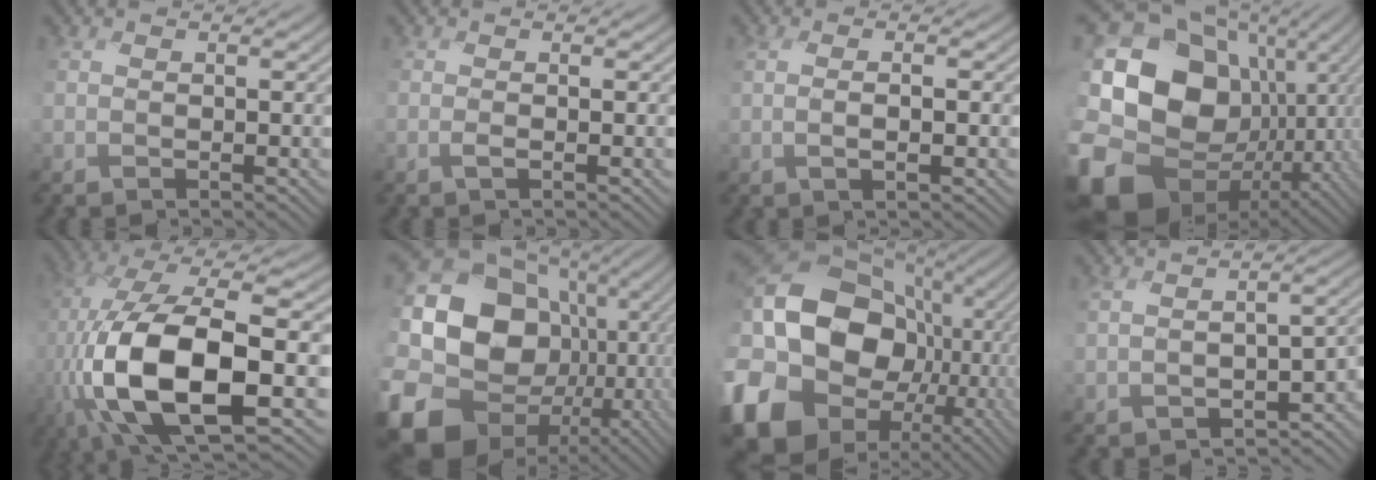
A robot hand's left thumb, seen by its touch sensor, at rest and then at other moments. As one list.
[{"total": 0.5, "force": [-0.3, 0.0, 0.4], "torque": [-0.011, 0.001, -0.008]}, {"total": 2.3, "force": [-0.2, 0.6, 2.2], "torque": [-0.049, -0.002, -0.004]}, {"total": 20.5, "force": [-4.0, 15.8, 12.4], "torque": [-0.306, -0.019, -0.045]}, {"total": 17.5, "force": [-3.4, 7.9, 15.2], "torque": [-0.342, -0.024, -0.046]}, {"total": 22.0, "force": [-2.7, 18.3, 11.9], "torque": [-0.296, -0.036, -0.041]}, {"total": 20.8, "force": [-1.9, 16.9, 12.0], "torque": [-0.306, -0.022, -0.024]}, {"total": 7.1, "force": [-2.5, 3.7, 5.4], "torque": [-0.088, -0.022, -0.032]}]